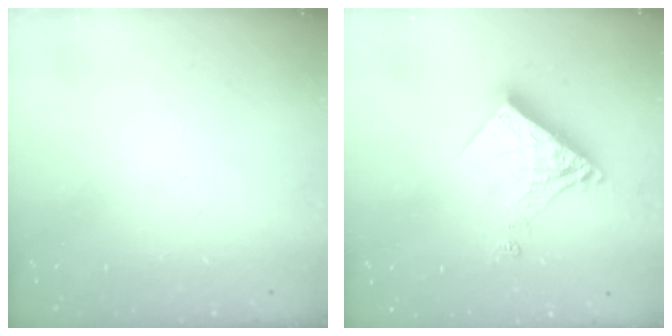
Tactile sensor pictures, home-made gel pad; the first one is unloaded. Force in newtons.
{"total": 13.9, "press": 13.9, "slide": 1.1}